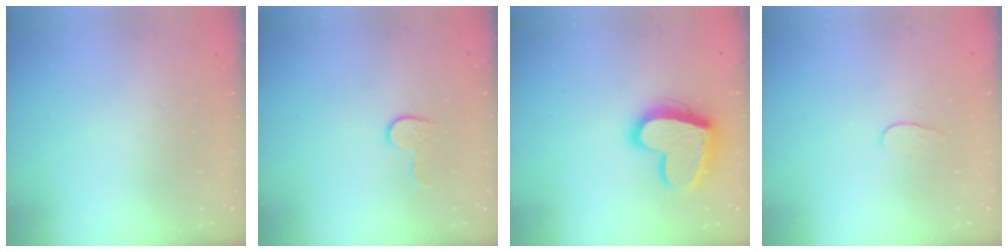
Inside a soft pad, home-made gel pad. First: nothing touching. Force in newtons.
{"total": 4.4, "press": 4.4, "slide": 0.4}
{"total": 16.5, "press": 16.4, "slide": 1.5}
{"total": 3.3, "press": 3.3, "slide": 0.3}